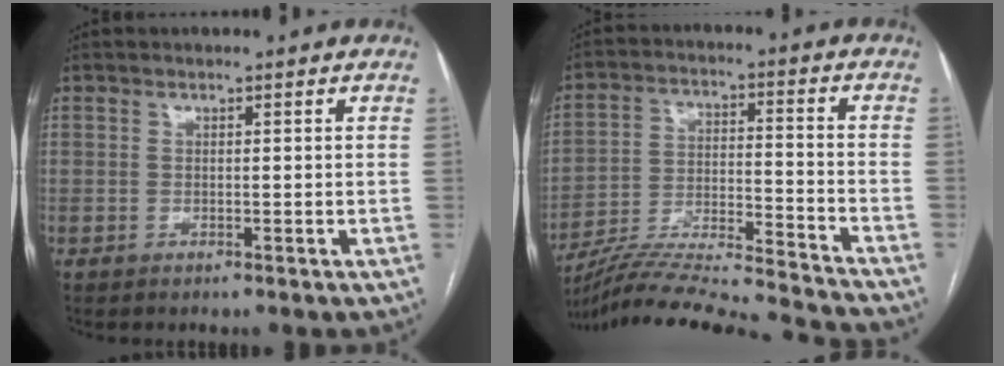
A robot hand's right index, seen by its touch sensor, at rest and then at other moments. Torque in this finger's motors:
{"motor_torque": [-1.07, -1.07, -0.92, -0.21]}